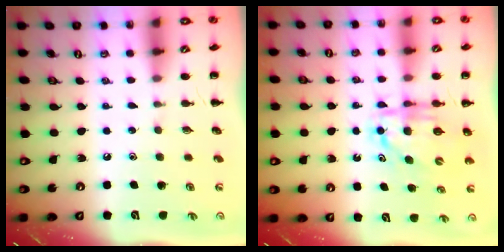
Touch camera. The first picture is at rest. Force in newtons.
{"total": 6.3, "press": 6.2, "slide": 0.9}